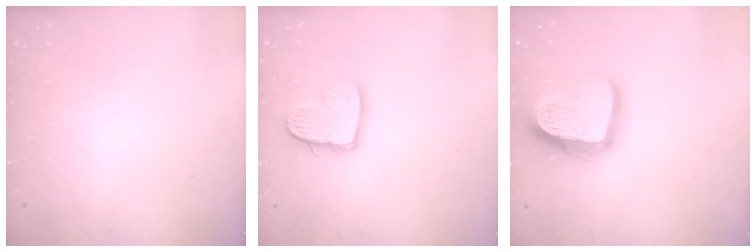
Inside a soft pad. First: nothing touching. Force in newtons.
{"total": 12.5, "press": 12.4, "slide": 1.1}
{"total": 21.6, "press": 21.5, "slide": 1.9}